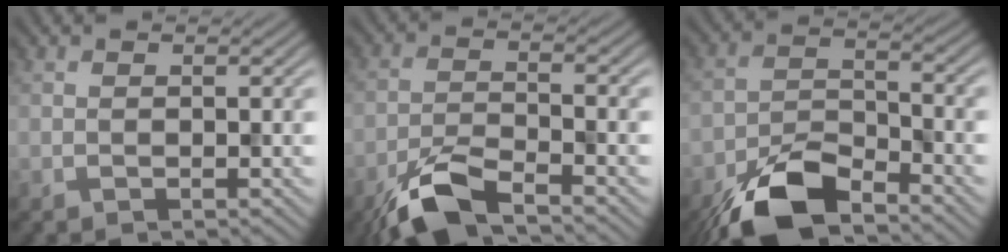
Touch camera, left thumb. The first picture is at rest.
{"total": 7.1, "force": [-5.1, 1.7, 4.6], "torque": [-0.095, -0.007, -0.110]}
{"total": 10.0, "force": [-7.3, 3.6, 5.8], "torque": [-0.102, -0.007, -0.153]}